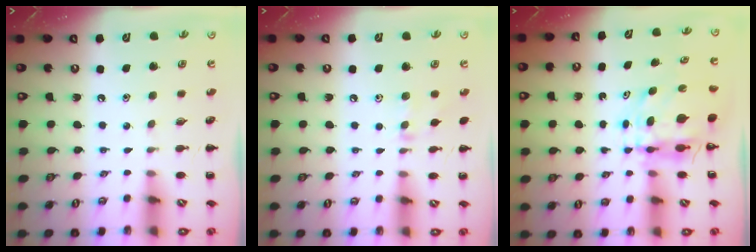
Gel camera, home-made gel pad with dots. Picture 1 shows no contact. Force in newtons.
{"total": 7.3, "press": 7.0, "slide": 1.8}
{"total": 5.3, "press": 4.9, "slide": 2.0}